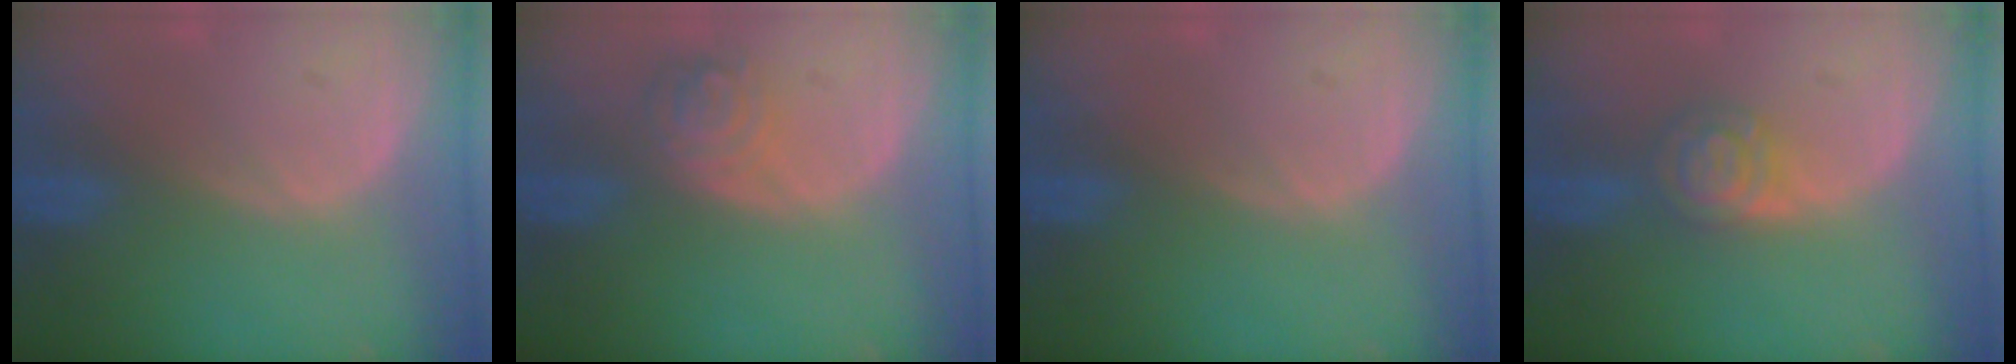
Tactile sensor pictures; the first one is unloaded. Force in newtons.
{"total": 4.7, "press": 4.2, "slide": 2.1}
{"total": 0.0}
{"total": 4.8, "press": 4.8, "slide": 0.2}